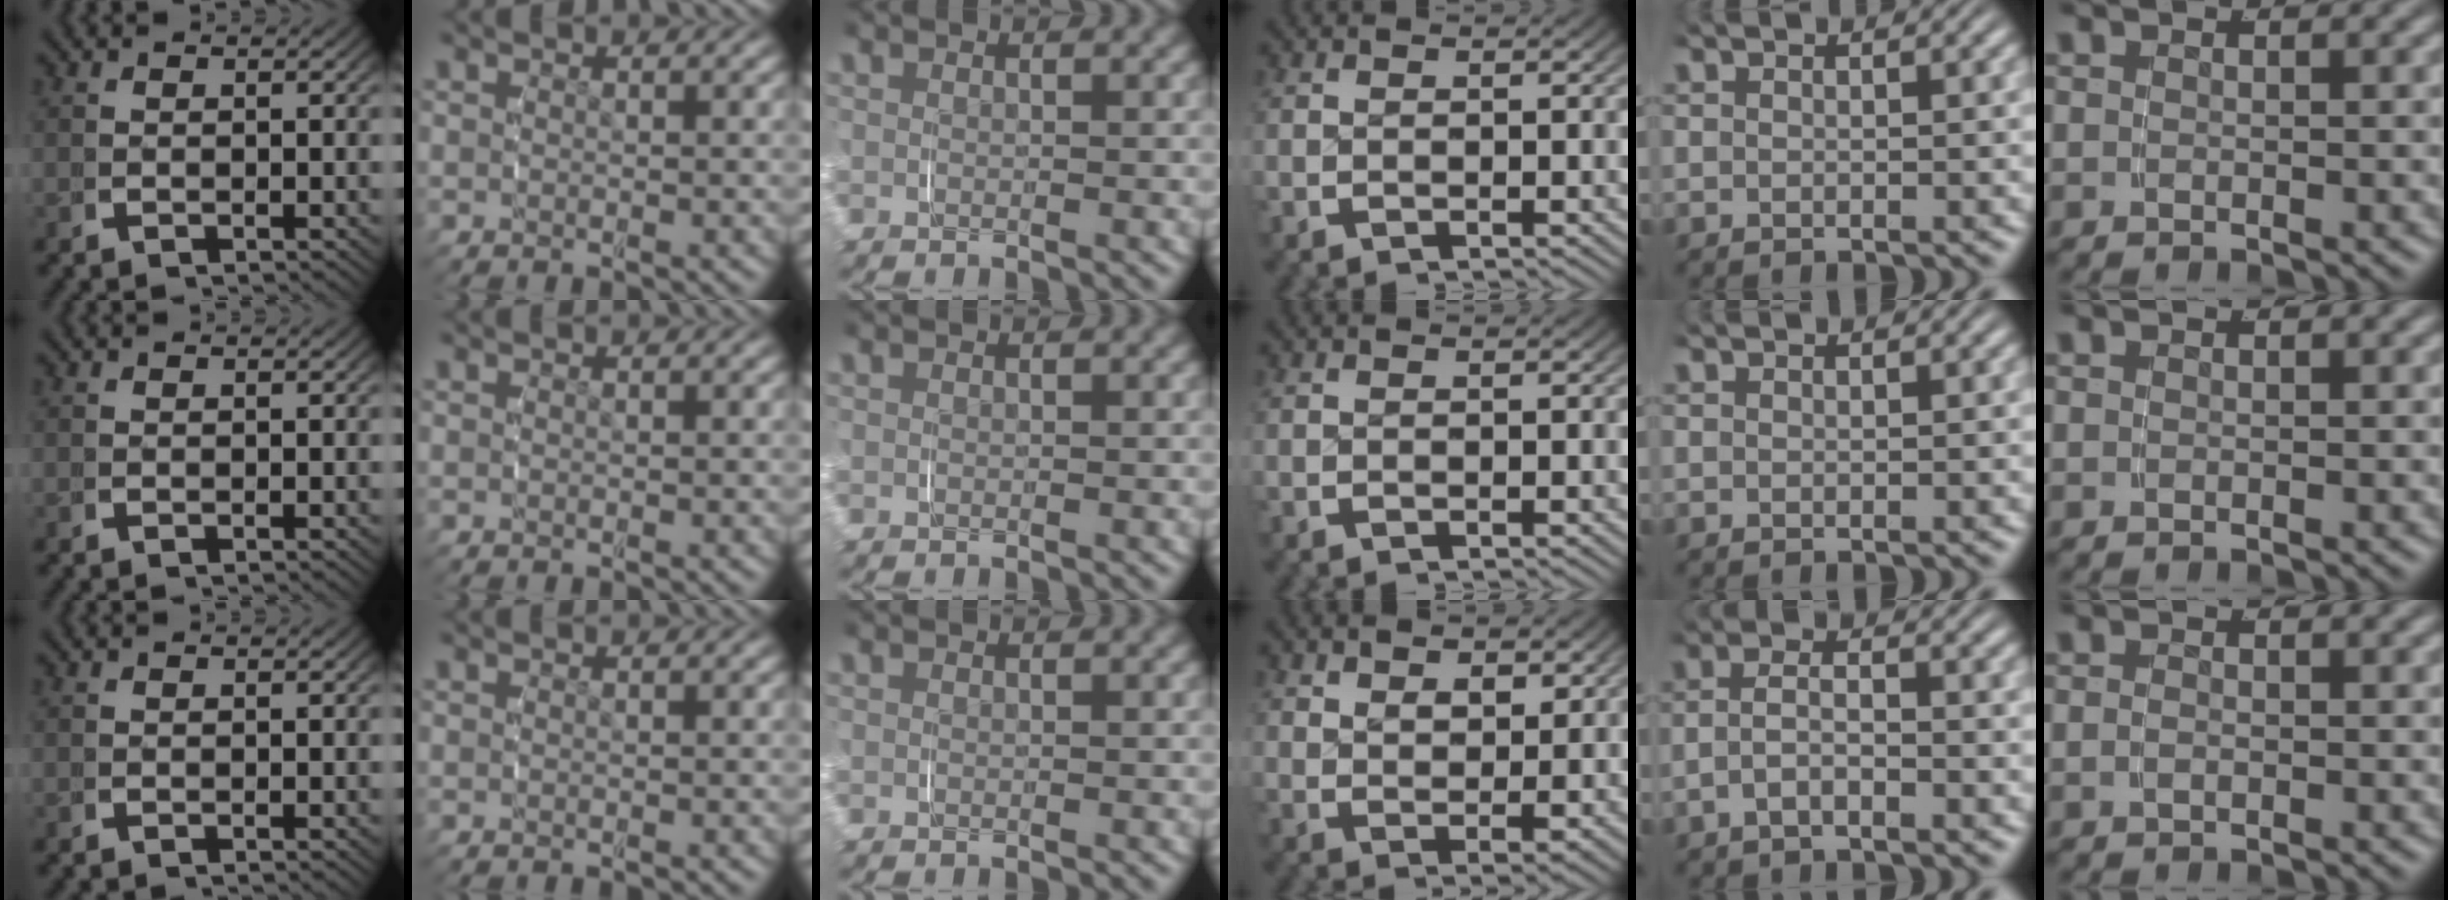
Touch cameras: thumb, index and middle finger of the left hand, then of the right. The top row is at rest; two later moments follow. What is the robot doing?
{"motion": "grasp_and_lifting", "object": "scarf"}